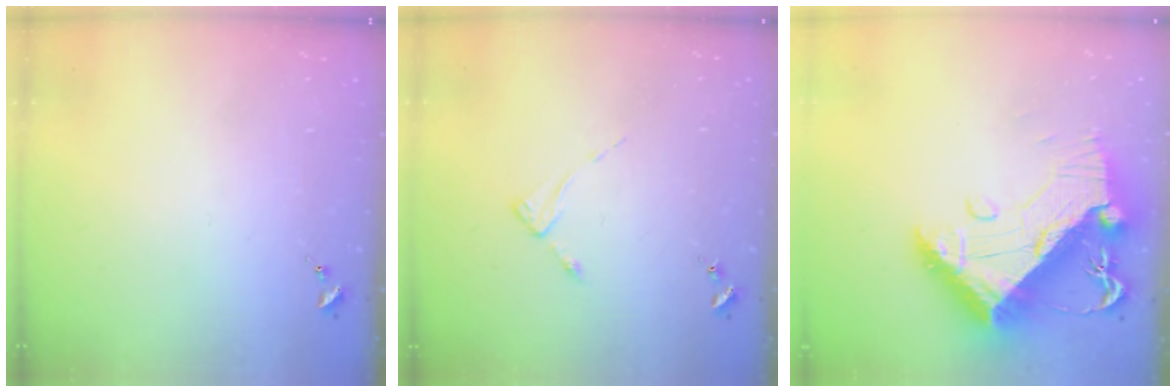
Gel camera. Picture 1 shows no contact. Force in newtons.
{"total": 2.6, "press": 2.6, "slide": 0.3}
{"total": 19.4, "press": 19.3, "slide": 2.1}